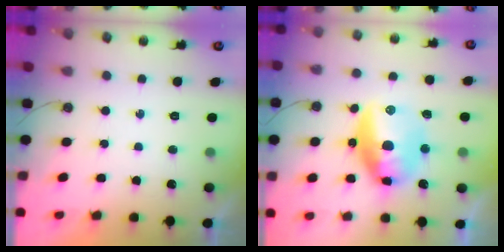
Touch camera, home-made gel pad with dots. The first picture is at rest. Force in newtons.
{"total": 18.5, "press": 16.4, "slide": 8.6}